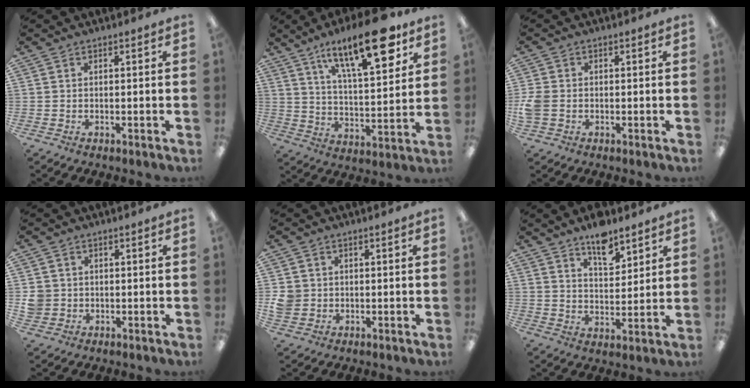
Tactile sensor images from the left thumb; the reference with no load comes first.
{"total": 21.4, "force": [12.9, 7.3, 15.4], "torque": [-0.232, -0.060, 0.204]}
{"total": 4.4, "force": [-0.7, 3.5, 2.6], "torque": [-0.056, 0.005, -0.011]}
{"total": 3.8, "force": [0.2, 3.7, 0.7], "torque": [-0.010, 0.006, 0.004]}
{"total": 3.9, "force": [0.1, 3.7, 0.9], "torque": [-0.014, 0.006, 0.003]}
{"total": 9.0, "force": [6.8, 3.9, 4.4], "torque": [-0.058, -0.040, 0.117]}